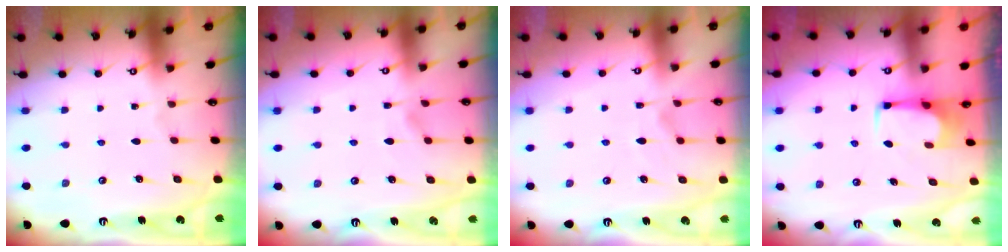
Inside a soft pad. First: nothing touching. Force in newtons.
{"total": 1.8, "press": 1.6, "slide": 1.0}
{"total": 2.2, "press": 1.7, "slide": 1.4}
{"total": 2.3, "press": 2.3, "slide": 0.3}